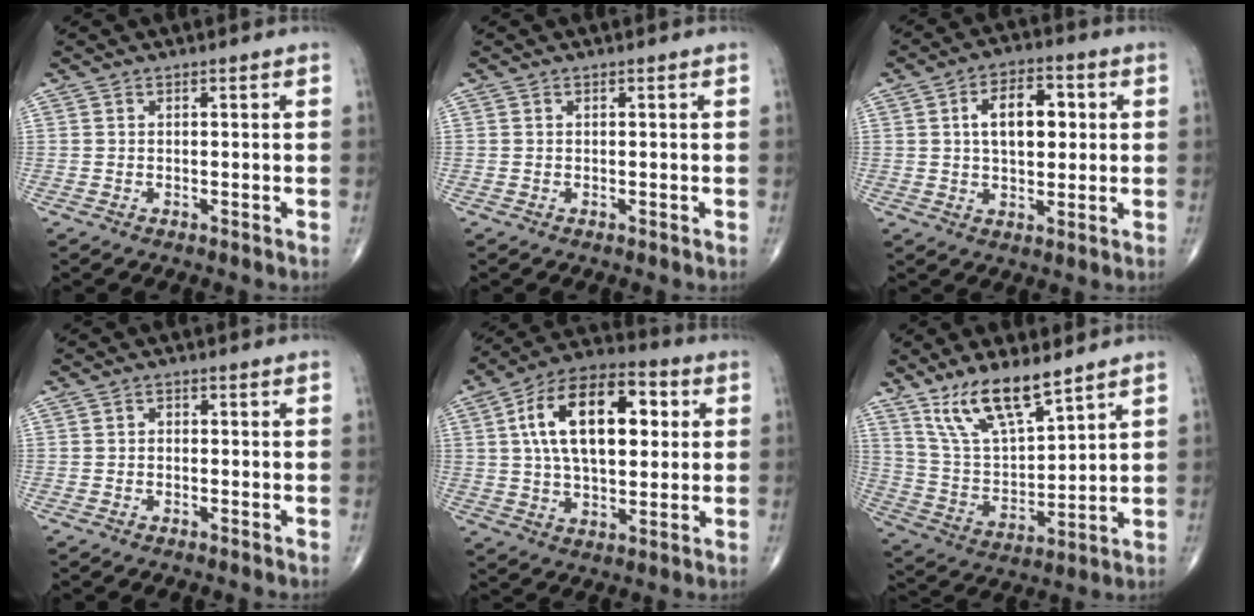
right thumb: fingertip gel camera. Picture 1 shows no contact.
{"total": 0.0}
{"total": 10.2, "force": [1.9, 5.8, 8.1], "torque": [-0.107, 0.008, 0.028]}
{"total": 1.1, "force": [-0.1, 0.8, 0.6], "torque": [-0.002, 0.004, -0.007]}
{"total": 20.1, "force": [4.3, 10.8, 16.4], "torque": [-0.250, 0.016, 0.065]}
{"total": 13.6, "force": [9.6, 4.2, 8.7], "torque": [-0.149, -0.052, 0.197]}